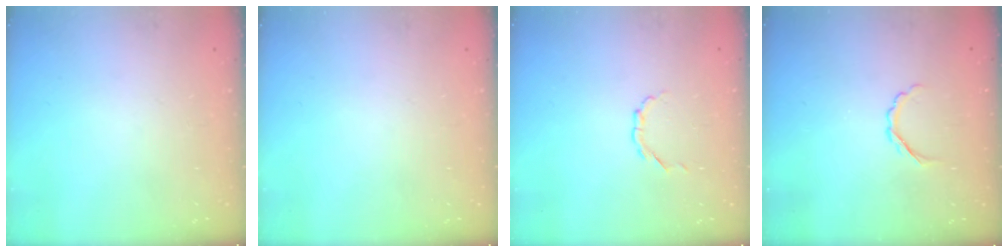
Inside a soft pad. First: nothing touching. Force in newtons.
{"total": 0.0}
{"total": 2.5, "press": 2.4, "slide": 0.6}
{"total": 2.7, "press": 2.6, "slide": 0.7}